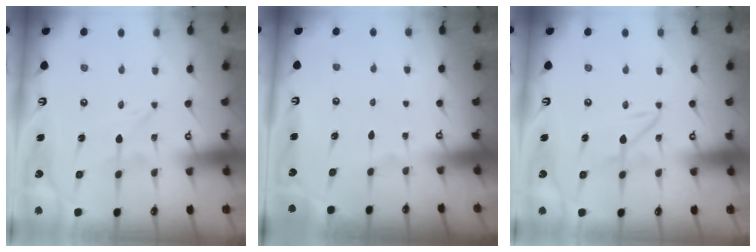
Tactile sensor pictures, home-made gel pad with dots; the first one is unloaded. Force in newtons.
{"total": 0.0}
{"total": 2.9, "press": 2.9, "slide": 0.2}